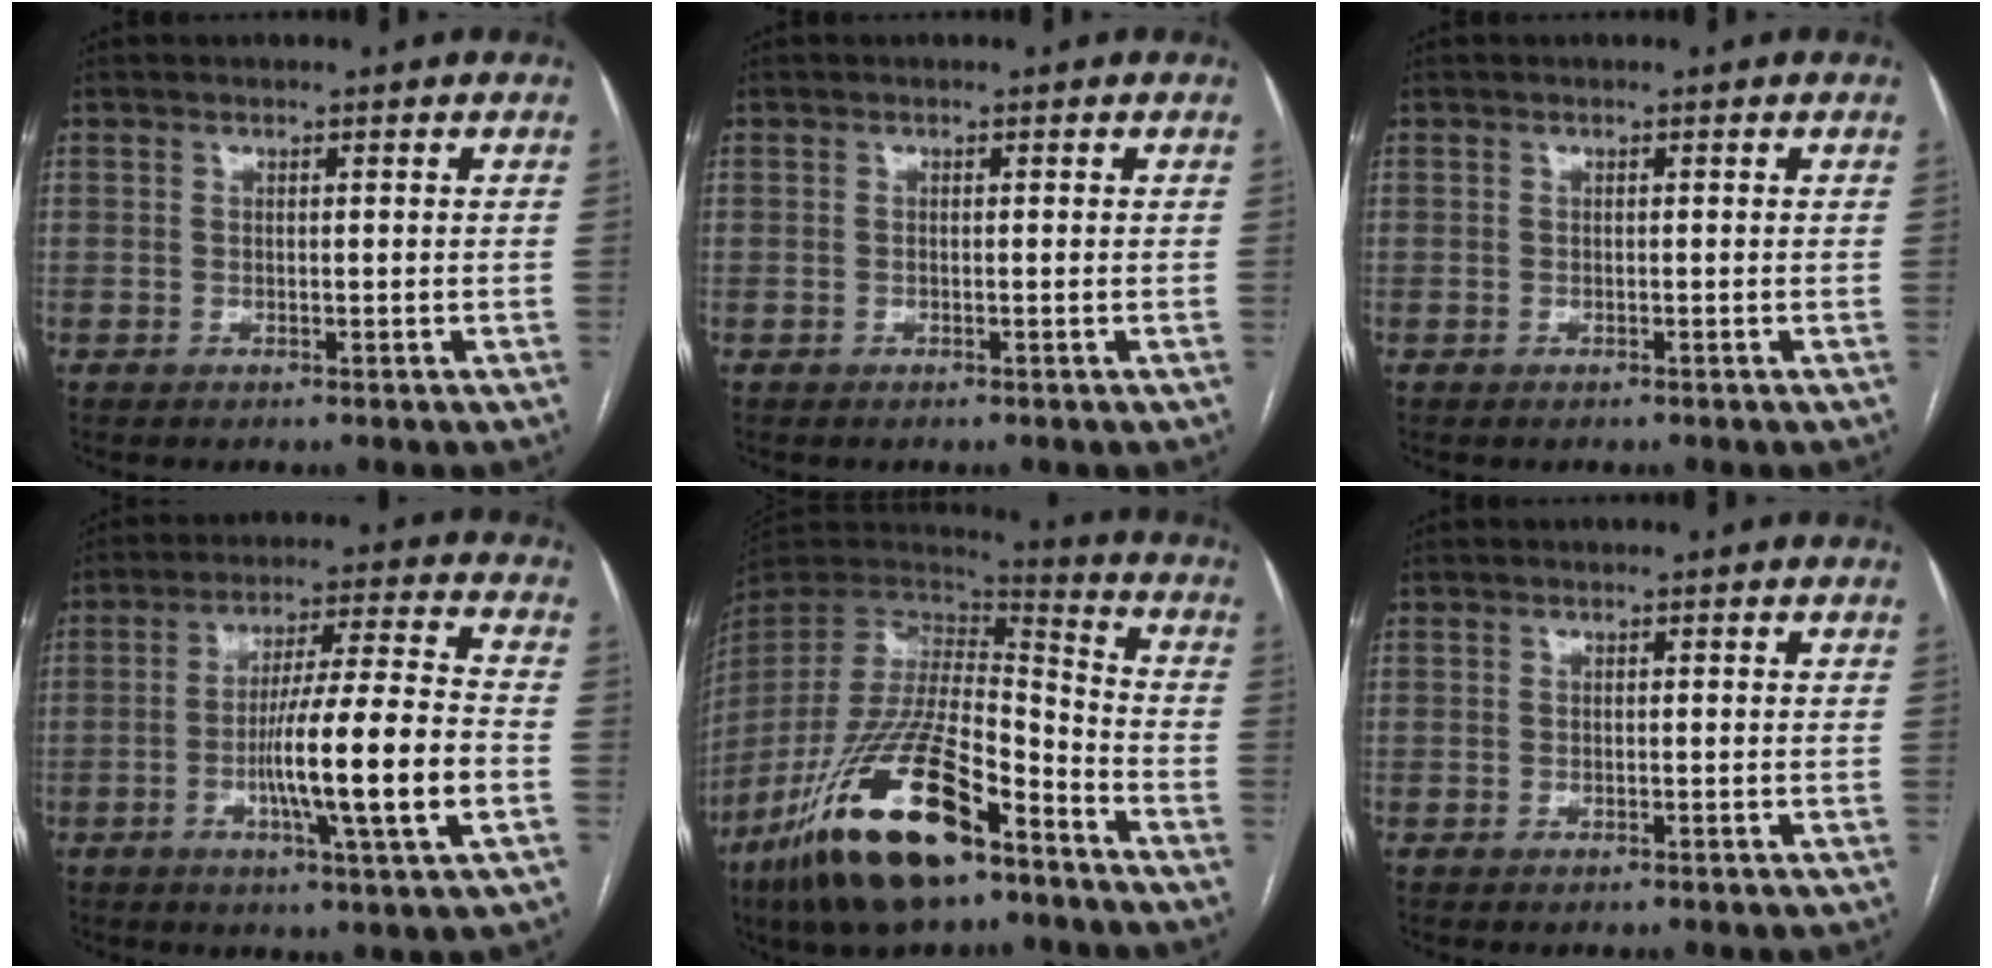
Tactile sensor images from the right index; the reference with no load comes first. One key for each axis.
{"total": 0.0}
{"total": 0.0}
{"total": 14.4, "fx": -3.6, "fy": -0.5, "fz": 13.9, "tx": -0.239, "ty": -0.005, "tz": -0.064}
{"total": 24.6, "fx": -15.3, "fy": 7.0, "fz": 17.9, "tx": -0.368, "ty": -0.033, "tz": -0.273}
{"total": 0.0}